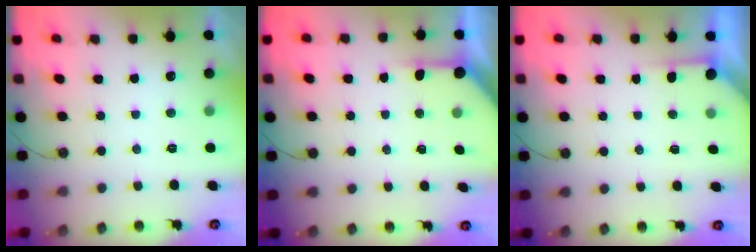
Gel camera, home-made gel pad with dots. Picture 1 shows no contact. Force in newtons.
{"total": 4.2, "press": 4.1, "slide": 0.4}
{"total": 1.6, "press": 1.6, "slide": 0.3}